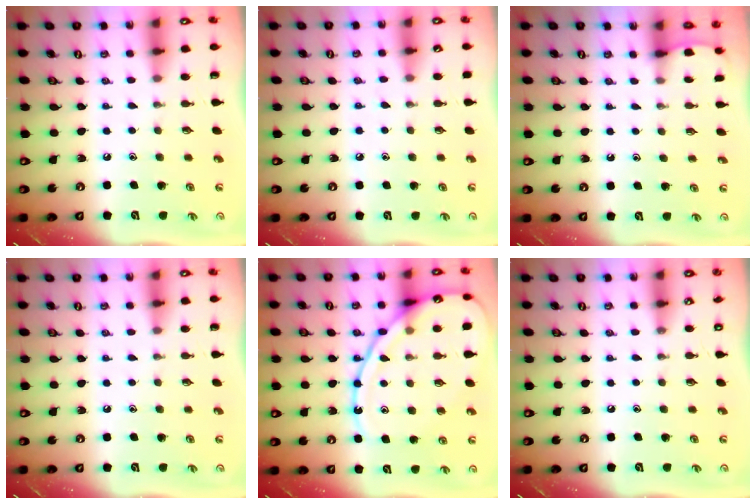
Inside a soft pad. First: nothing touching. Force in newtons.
{"total": 3.4, "press": 3.4, "slide": 0.5}
{"total": 2.2, "press": 2.2, "slide": 0.2}
{"total": 0.0}
{"total": 15.1, "press": 15.0, "slide": 1.4}
{"total": 0.0}